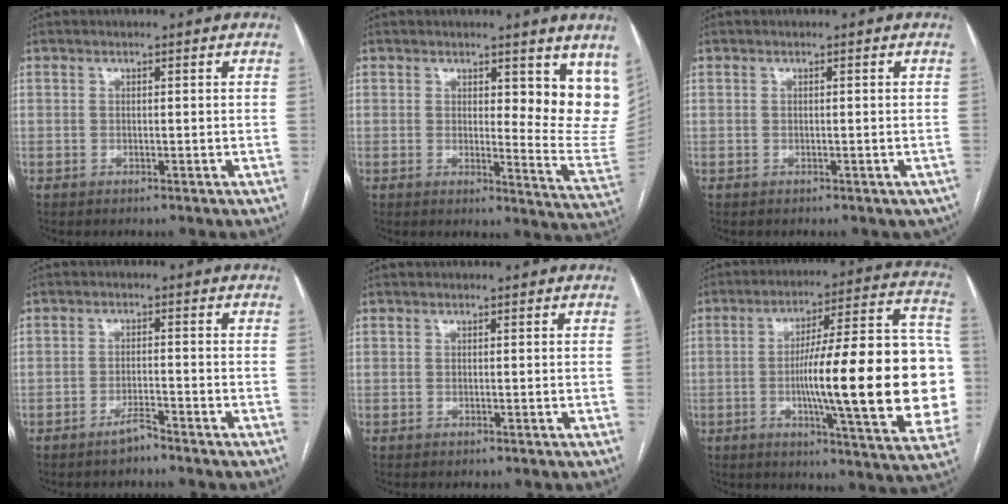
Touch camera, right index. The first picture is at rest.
{"total": 9.9, "force": [6.1, 3.1, 7.1], "torque": [-0.066, -0.037, 0.061]}
{"total": 2.6, "force": [-1.8, 1.7, 0.6], "torque": [0.008, 0.010, -0.021]}
{"total": 2.5, "force": [-2.2, 0.1, 1.2], "torque": [-0.024, -0.001, -0.039]}
{"total": 0.0}
{"total": 25.8, "force": [-2.7, 3.2, 25.5], "torque": [-0.287, 0.024, -0.037]}